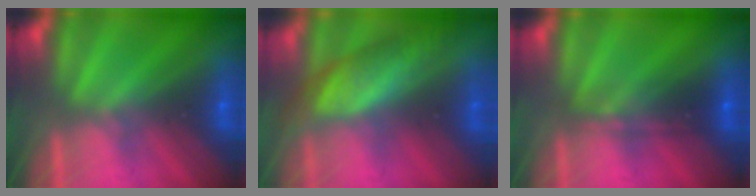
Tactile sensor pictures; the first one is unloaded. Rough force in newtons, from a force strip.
{"total": 8.9}
{"total": 2.4}